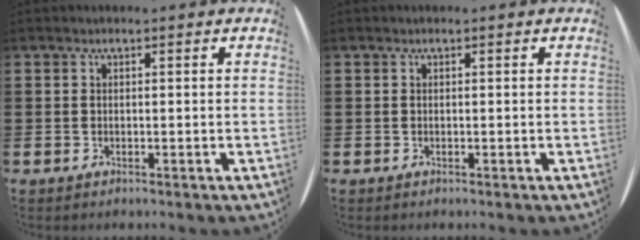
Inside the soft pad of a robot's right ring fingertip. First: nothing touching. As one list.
[{"total": 0.0}]